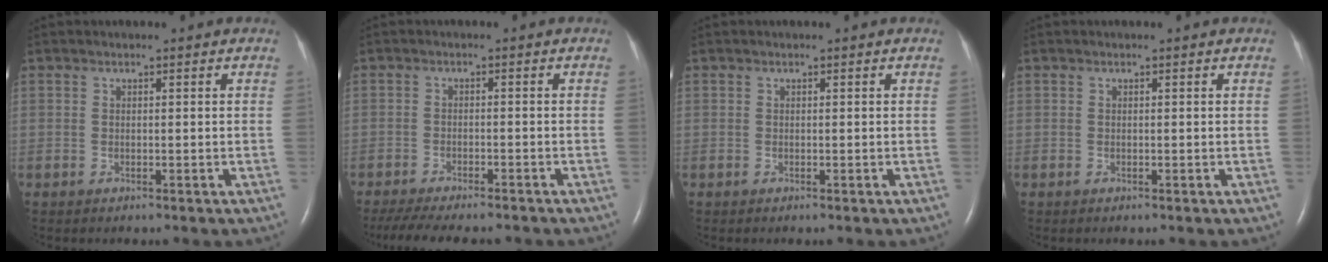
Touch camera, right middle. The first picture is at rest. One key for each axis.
{"total": 12.9, "fx": -11.2, "fy": 2.8, "fz": 5.9, "tx": -0.110, "ty": -0.017, "tz": -0.156}
{"total": 0.0}
{"total": 0.0}